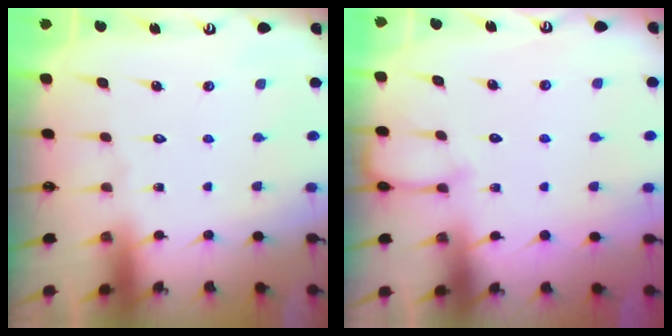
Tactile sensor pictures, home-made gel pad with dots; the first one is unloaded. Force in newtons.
{"total": 3.7, "press": 3.7, "slide": 0.3}